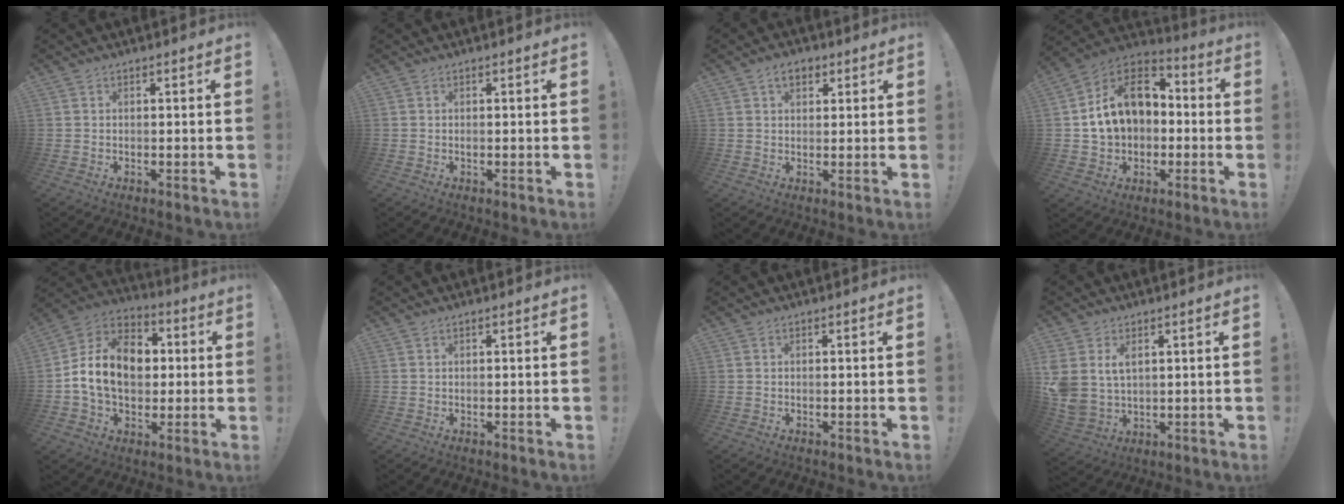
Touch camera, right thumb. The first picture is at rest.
{"total": 0.0}
{"total": 4.8, "force": [2.2, 3.1, 2.8], "torque": [-0.037, 0.000, 0.038]}
{"total": 17.0, "force": [2.9, 12.8, 10.9], "torque": [-0.155, 0.000, 0.061]}
{"total": 17.5, "force": [1.2, 12.8, 11.8], "torque": [-0.187, 0.015, 0.029]}
{"total": 0.0}
{"total": 0.0}
{"total": 7.8, "force": [3.3, 5.7, 4.3], "torque": [-0.087, -0.015, 0.065]}